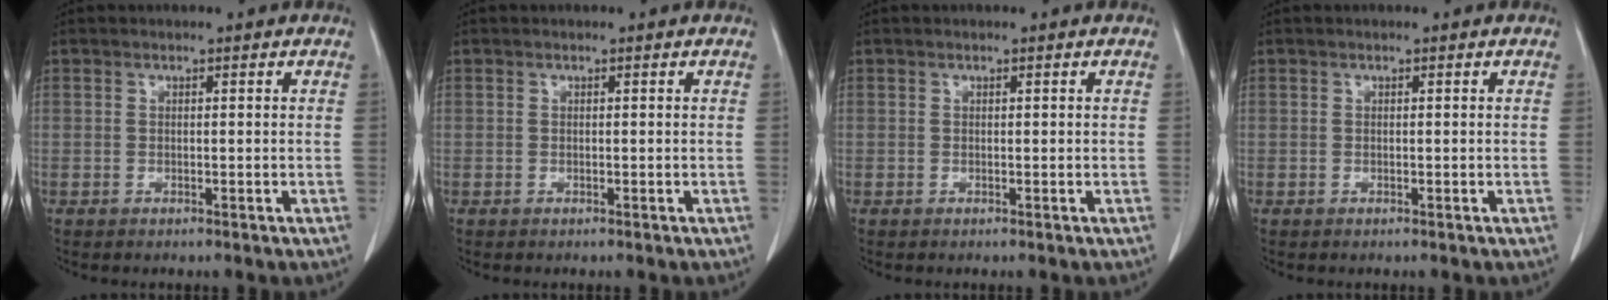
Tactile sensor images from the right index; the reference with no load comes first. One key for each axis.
{"total": 0.0}
{"total": 0.0}
{"total": 0.0}